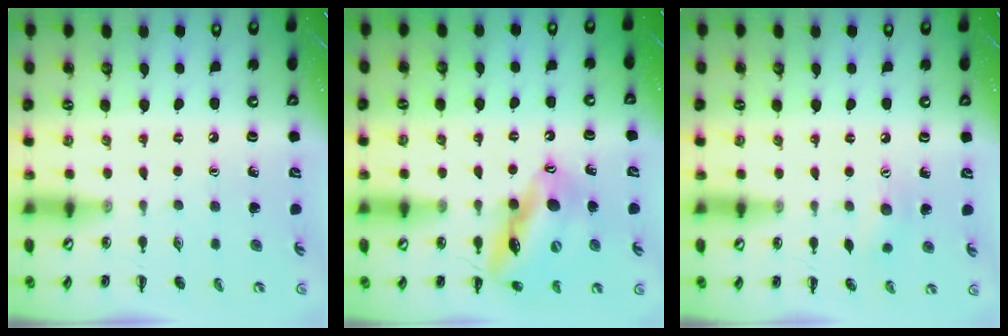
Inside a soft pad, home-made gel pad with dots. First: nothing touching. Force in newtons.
{"total": 15.2, "press": 15.0, "slide": 2.4}
{"total": 7.2, "press": 7.0, "slide": 1.7}